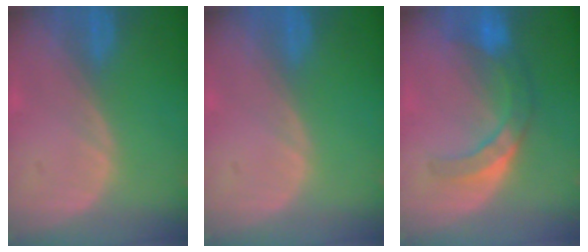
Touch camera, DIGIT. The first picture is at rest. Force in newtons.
{"total": 0.0}
{"total": 7.2, "press": 6.5, "slide": 3.2}